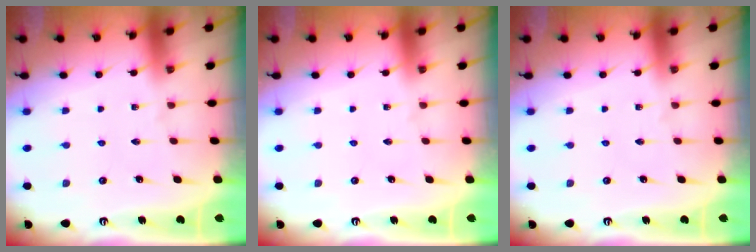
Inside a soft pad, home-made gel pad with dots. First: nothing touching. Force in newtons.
{"total": 0.0}
{"total": 0.0}